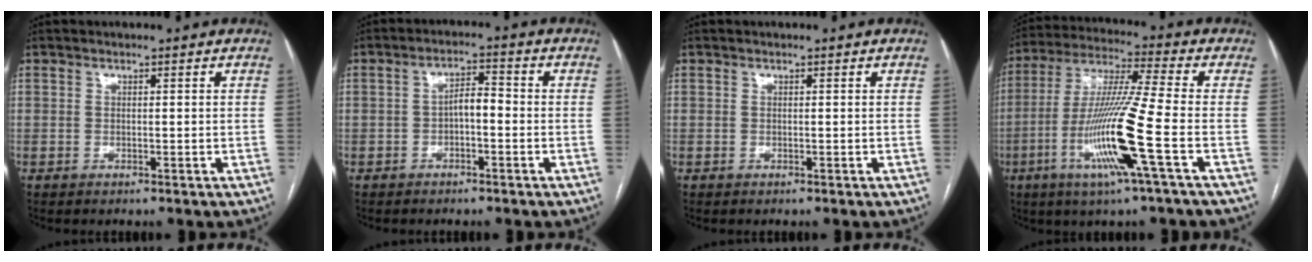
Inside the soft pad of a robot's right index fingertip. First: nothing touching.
{"total": 3.6, "force": [-0.9, 1.3, 3.2], "torque": [-0.054, 0.016, -0.014]}
{"total": 0.0}
{"total": 15.4, "force": [-5.0, -1.3, 14.5], "torque": [-0.294, -0.017, -0.101]}